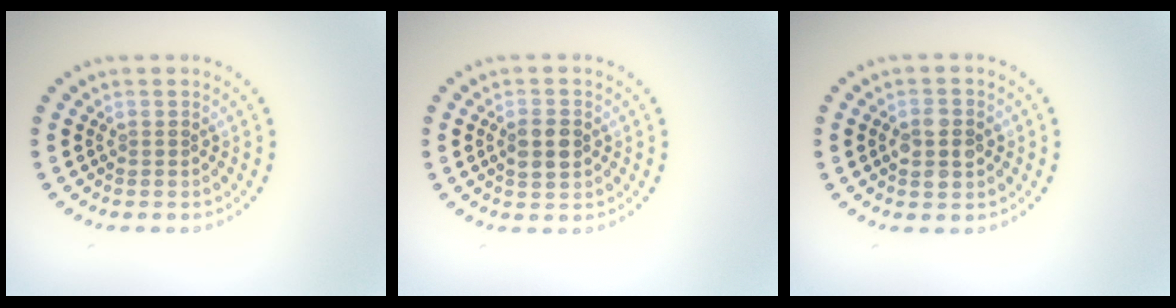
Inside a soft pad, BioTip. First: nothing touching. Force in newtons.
{"total": 2.2, "press": 2.2, "slide": 0.2}
{"total": 3.3, "press": 3.3, "slide": 0.0}